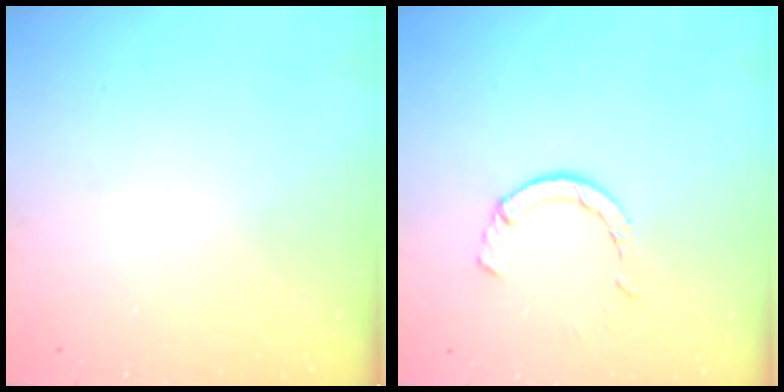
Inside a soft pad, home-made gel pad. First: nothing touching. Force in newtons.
{"total": 4.0, "press": 4.0, "slide": 0.4}